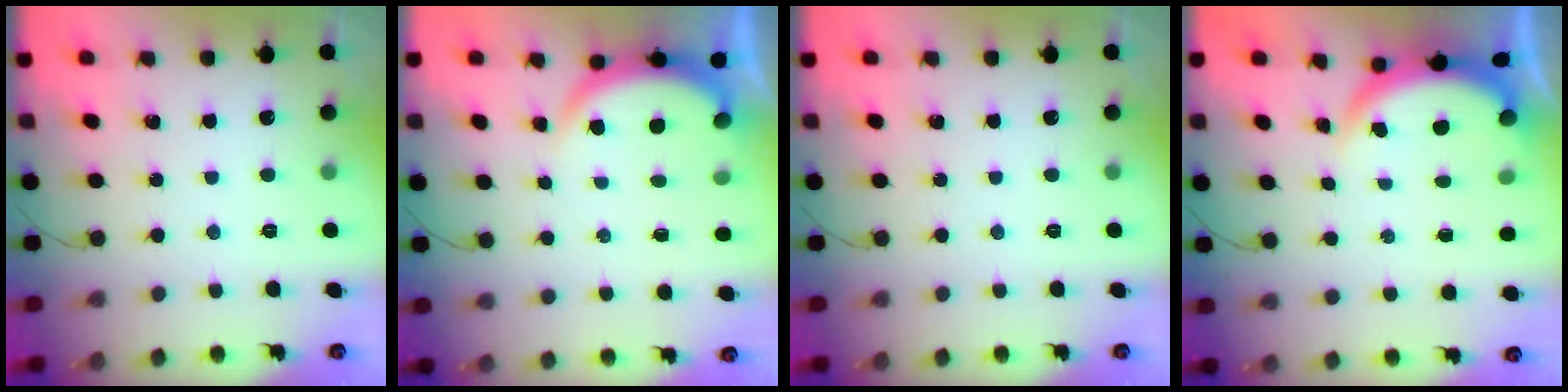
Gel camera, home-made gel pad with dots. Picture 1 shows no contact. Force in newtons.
{"total": 4.6, "press": 4.6, "slide": 0.4}
{"total": 0.0}
{"total": 3.9, "press": 3.8, "slide": 1.2}